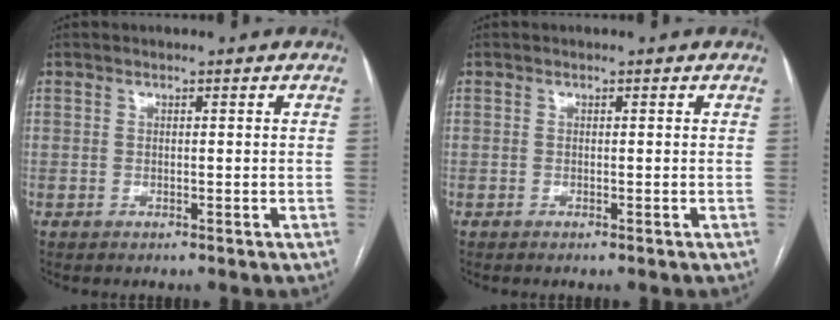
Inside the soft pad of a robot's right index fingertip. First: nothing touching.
{"total": 0.0}